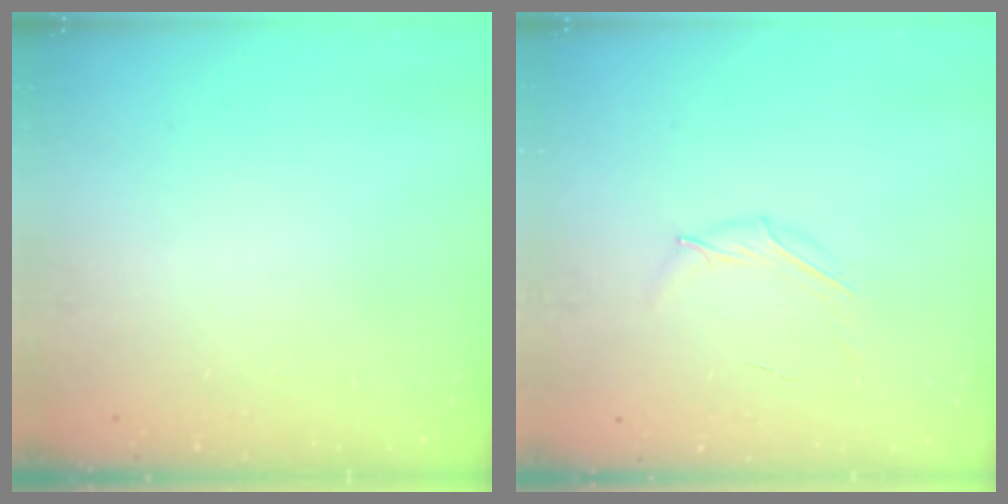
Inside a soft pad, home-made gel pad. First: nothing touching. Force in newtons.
{"total": 2.8, "press": 2.7, "slide": 0.7}